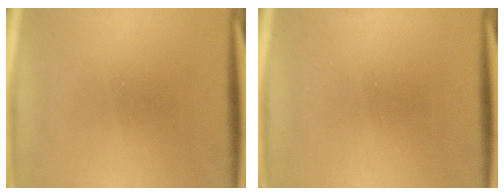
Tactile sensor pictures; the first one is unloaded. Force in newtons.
{"total": 0.0}